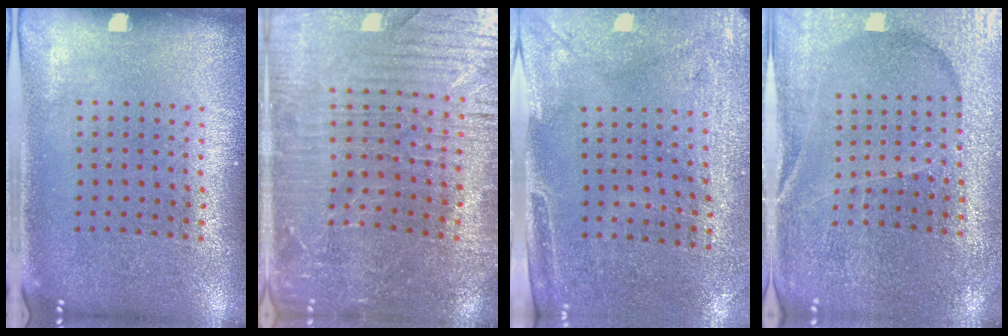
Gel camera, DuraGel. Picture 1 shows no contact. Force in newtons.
{"total": 3.3, "press": 3.3, "slide": 0.6}
{"total": 3.0, "press": 2.3, "slide": 1.8}
{"total": 3.0, "press": 3.0, "slide": 0.4}